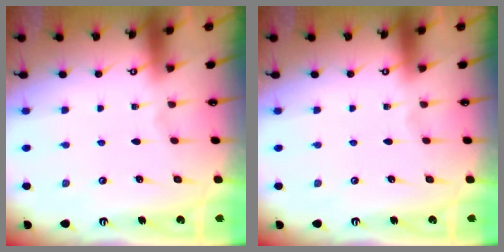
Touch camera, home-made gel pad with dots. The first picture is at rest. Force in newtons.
{"total": 0.0}